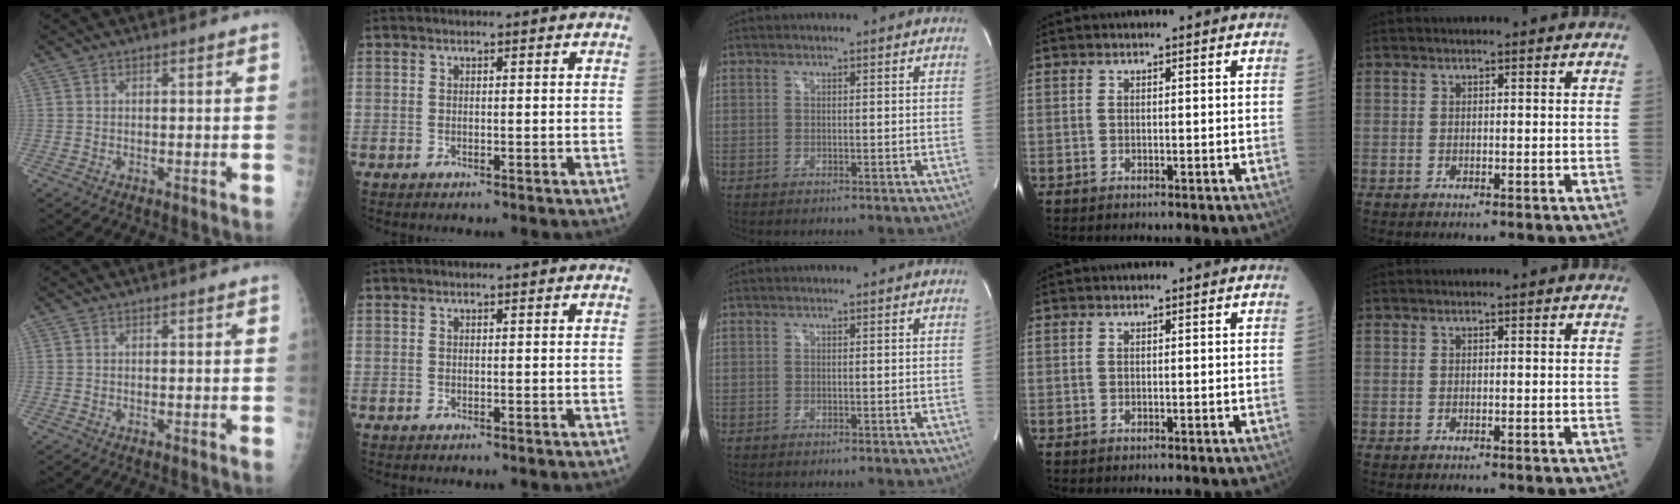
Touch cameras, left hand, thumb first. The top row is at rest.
{}